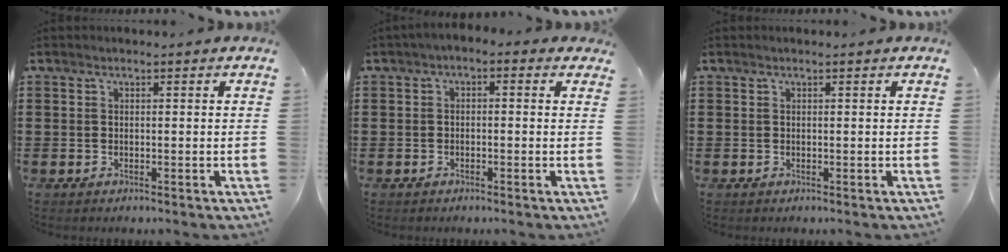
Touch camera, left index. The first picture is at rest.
{"total": 1.4, "force": [-1.2, 0.5, 0.6], "torque": [-0.013, 0.004, -0.025]}
{"total": 0.0}